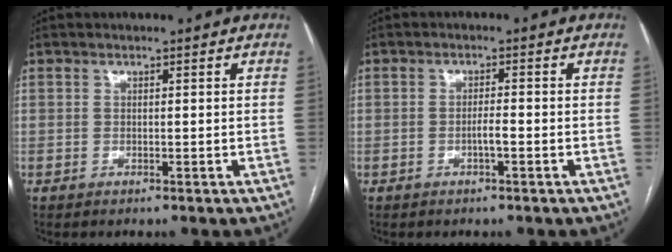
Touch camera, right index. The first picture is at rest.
{"total": 1.7, "force": [-0.7, 0.2, 1.5], "torque": [-0.026, 0.002, -0.012]}